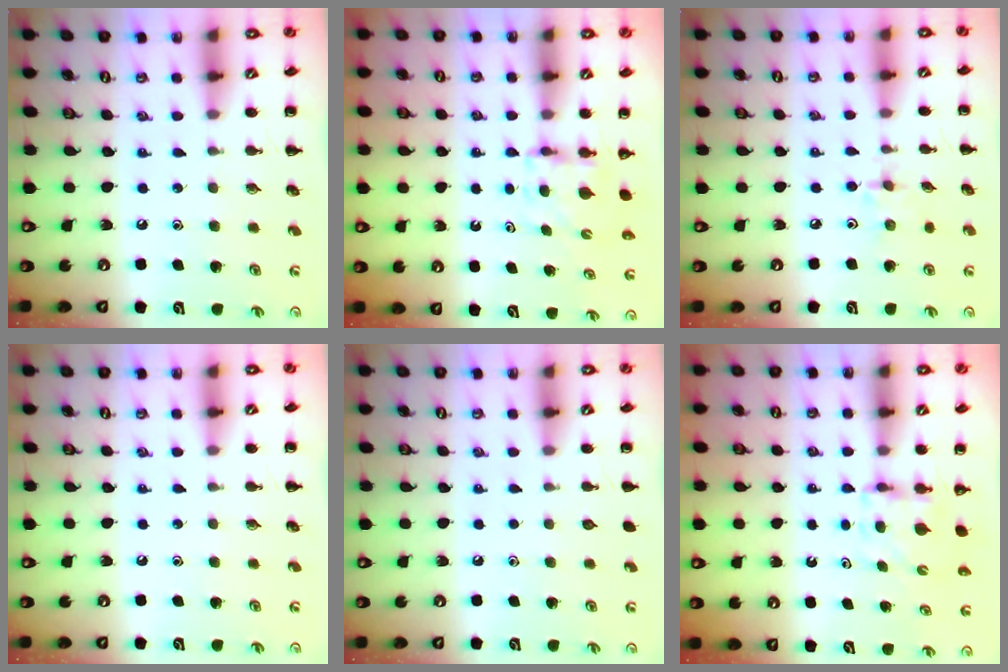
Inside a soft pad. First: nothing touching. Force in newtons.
{"total": 4.3, "press": 4.2, "slide": 0.8}
{"total": 2.2, "press": 2.2, "slide": 0.5}
{"total": 0.0}
{"total": 0.0}
{"total": 4.3, "press": 4.2, "slide": 0.8}